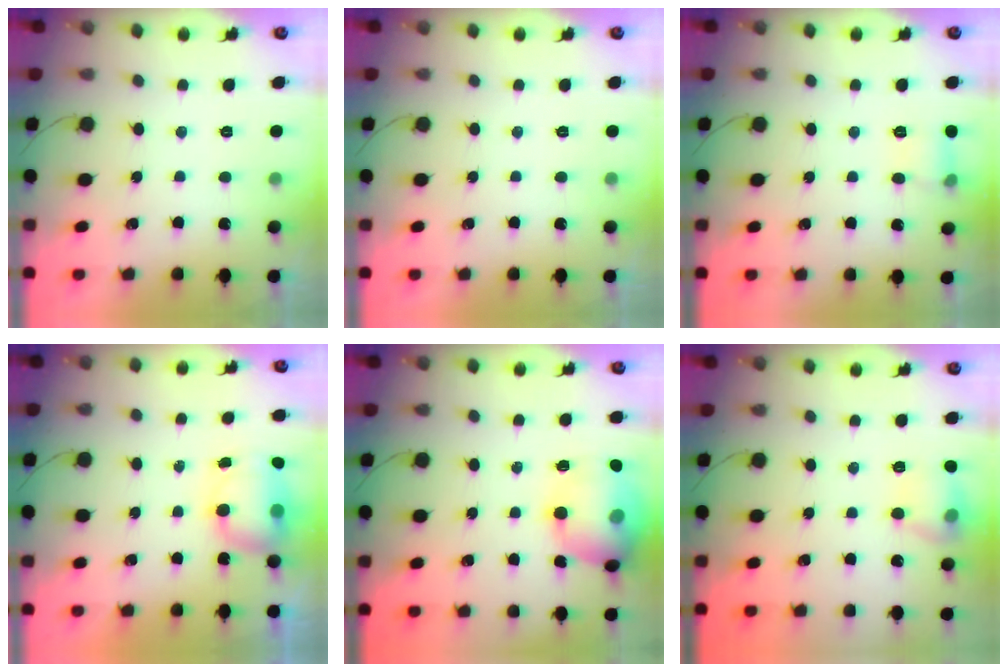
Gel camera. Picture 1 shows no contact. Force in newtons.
{"total": 0.0}
{"total": 7.5, "press": 7.4, "slide": 1.3}
{"total": 7.0, "press": 6.8, "slide": 1.3}
{"total": 15.7, "press": 15.5, "slide": 2.6}
{"total": 10.8, "press": 10.8, "slide": 0.5}